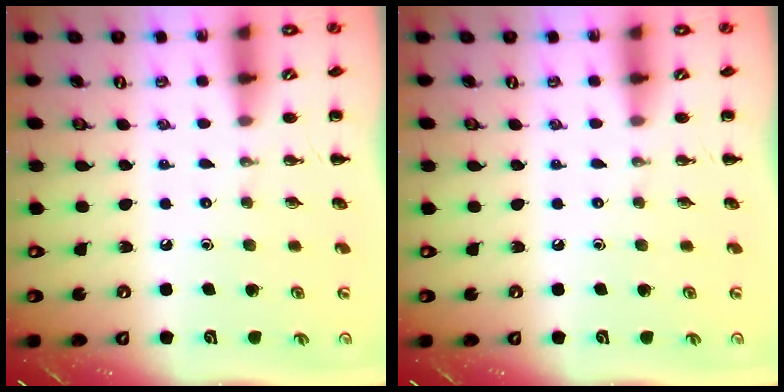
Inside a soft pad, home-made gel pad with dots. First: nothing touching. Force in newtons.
{"total": 0.0}